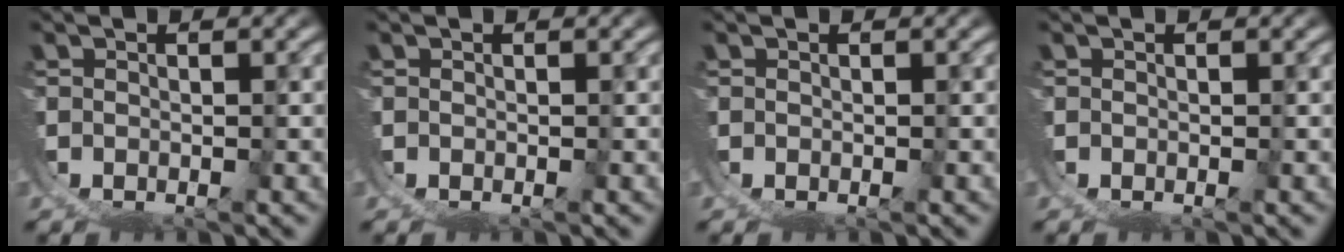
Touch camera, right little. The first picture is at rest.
{"total": 0.0}
{"total": 0.0}
{"total": 0.0}